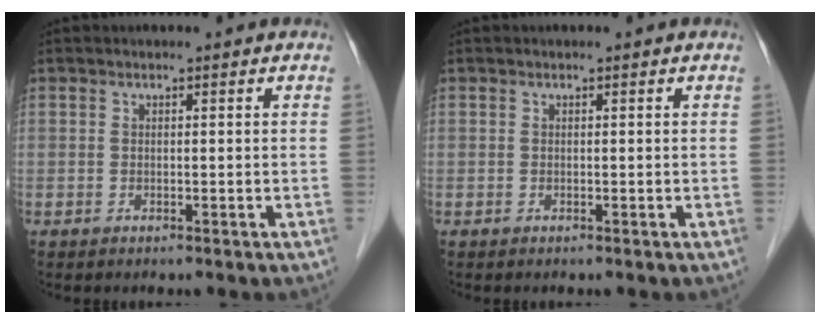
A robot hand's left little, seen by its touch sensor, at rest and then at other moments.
{"total": 0.0}